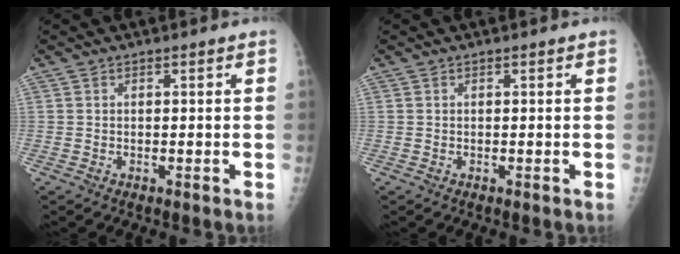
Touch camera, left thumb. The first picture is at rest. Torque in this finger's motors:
{"motor_torque": [-0.01, 0.01, 0.01, 0.01, 0.03]}